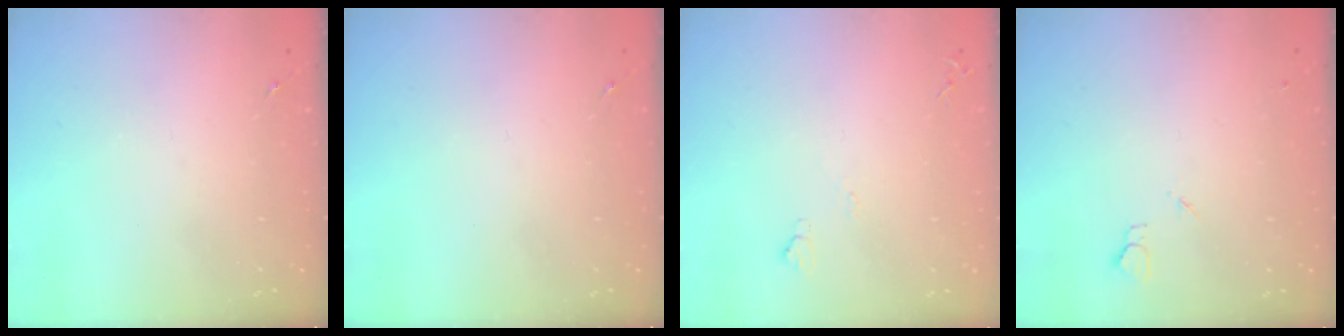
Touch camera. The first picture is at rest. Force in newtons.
{"total": 0.0}
{"total": 4.0, "press": 4.0, "slide": 0.6}
{"total": 2.7, "press": 2.6, "slide": 0.3}